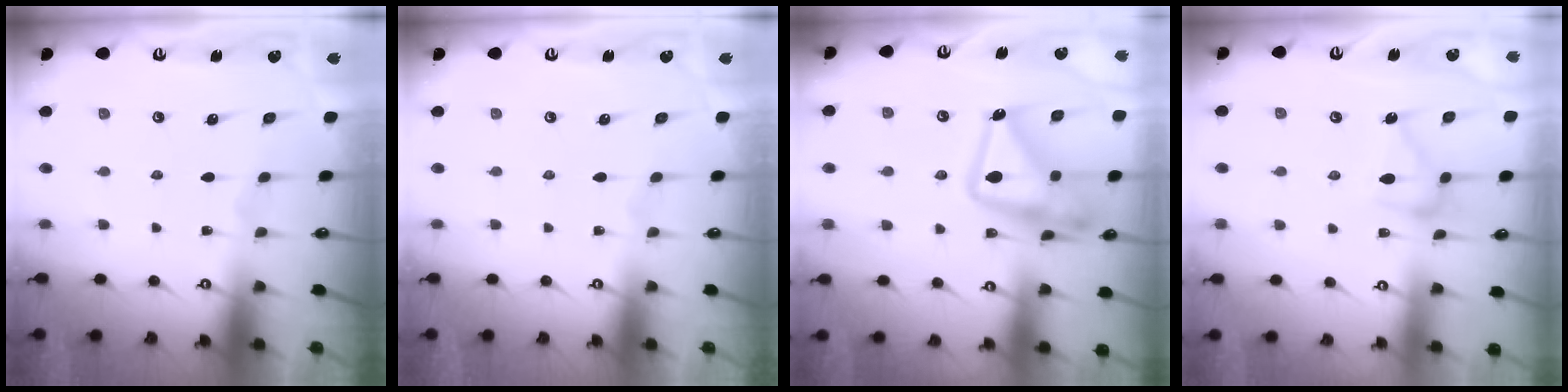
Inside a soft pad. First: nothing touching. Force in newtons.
{"total": 0.0}
{"total": 19.6, "press": 19.6, "slide": 1.5}
{"total": 12.9, "press": 12.9, "slide": 0.4}